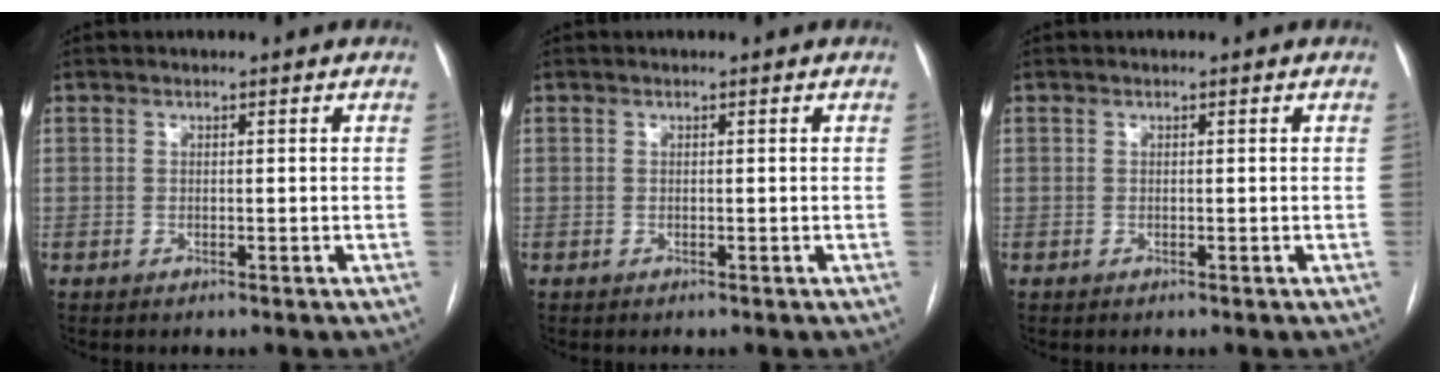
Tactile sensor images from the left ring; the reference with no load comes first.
{"total": 0.0}
{"total": 0.0}